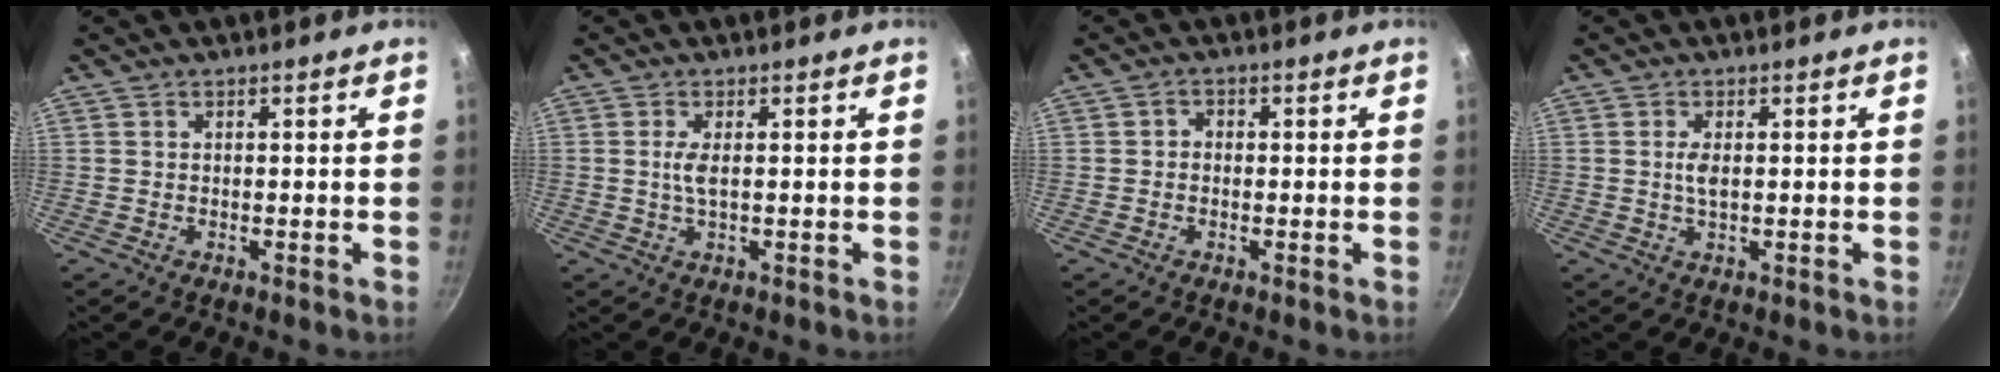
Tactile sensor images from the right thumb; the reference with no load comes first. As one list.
[{"total": 2.4, "force": [0.2, 0.6, 2.3], "torque": [-0.056, -0.001, 0.006]}, {"total": 1.5, "force": [-0.2, 1.3, 0.7], "torque": [-0.011, 0.005, -0.007]}, {"total": 2.3, "force": [0.2, 1.0, 2.1], "torque": [-0.042, -0.001, 0.006]}]